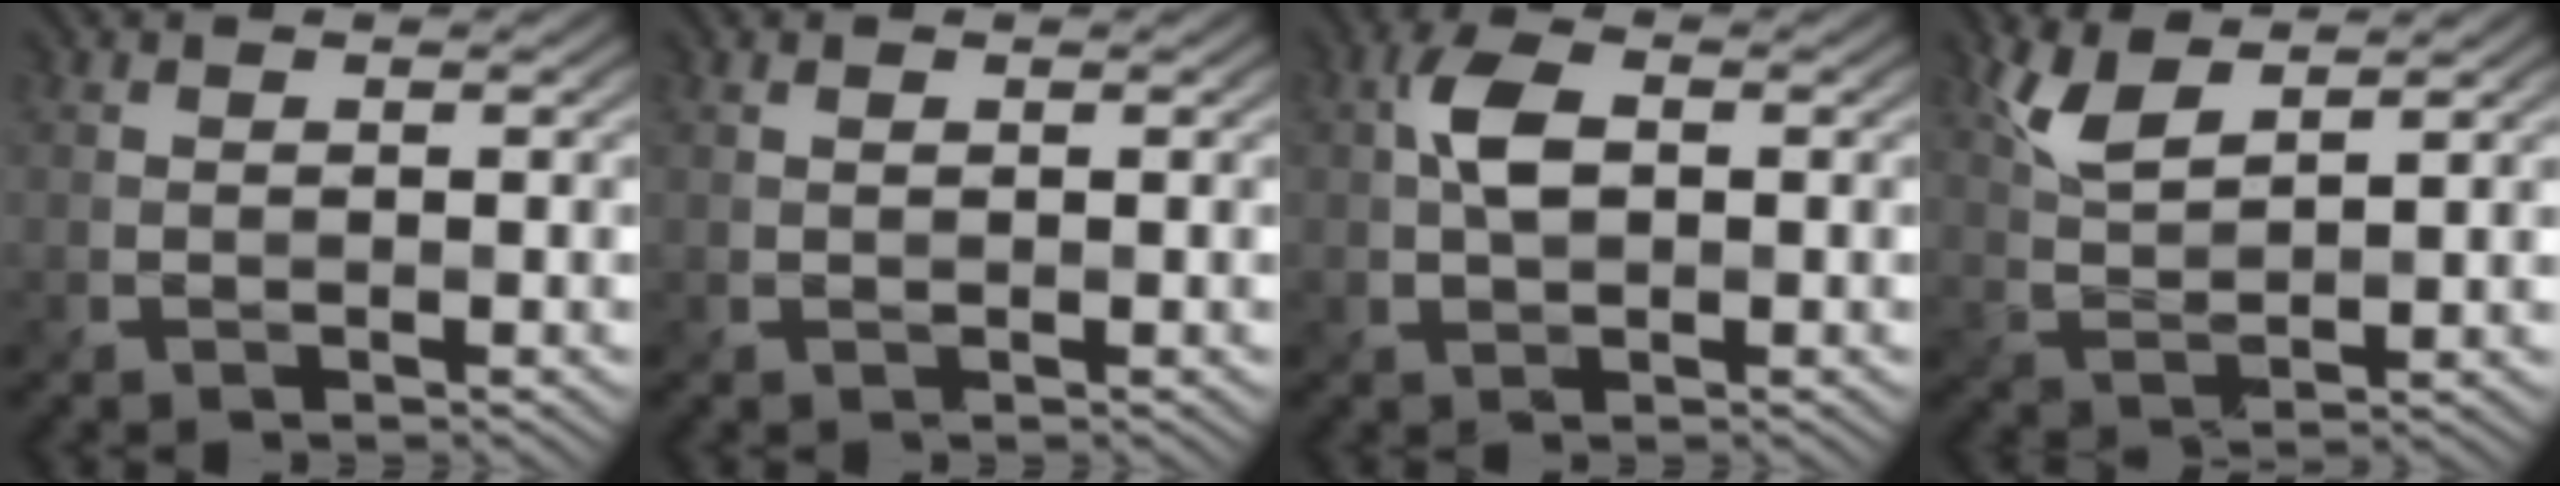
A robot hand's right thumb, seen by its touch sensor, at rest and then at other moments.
{"total": 0.0}
{"total": 3.9, "force": [0.2, 2.2, 3.2], "torque": [-0.073, 0.005, 0.002]}
{"total": 5.1, "force": [3.5, 1.5, 3.4], "torque": [-0.089, 0.004, 0.078]}